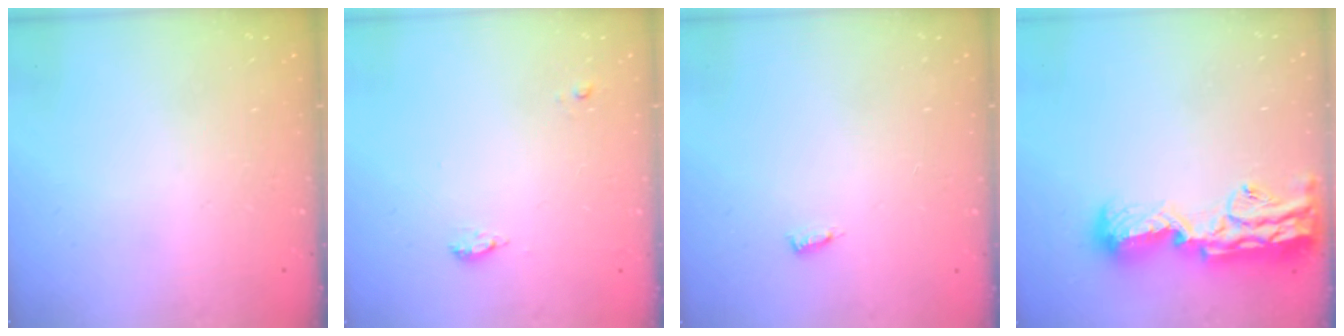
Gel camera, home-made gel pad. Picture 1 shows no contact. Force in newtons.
{"total": 5.3, "press": 5.0, "slide": 1.7}
{"total": 3.4, "press": 3.4, "slide": 0.3}
{"total": 18.1, "press": 17.4, "slide": 5.2}